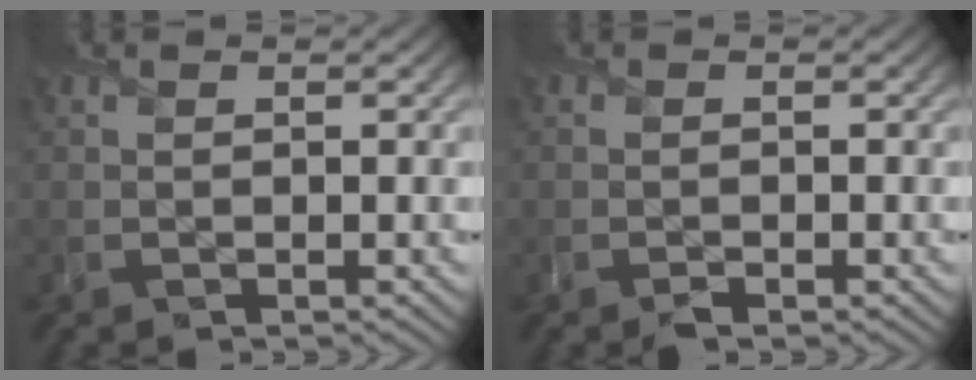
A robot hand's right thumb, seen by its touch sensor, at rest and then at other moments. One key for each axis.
{"total": 0.9, "fx": -0.7, "fy": 0.3, "fz": 0.4, "tx": -0.008, "ty": -0.003, "tz": -0.012}